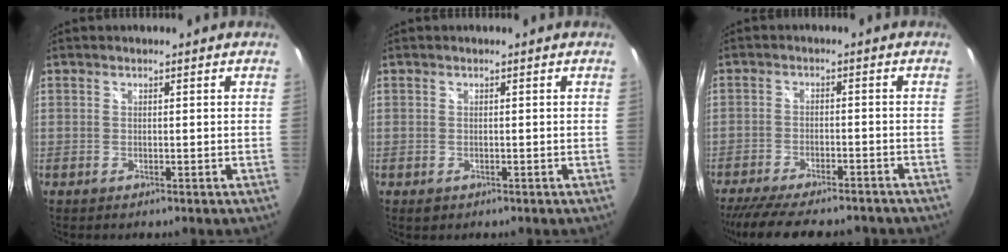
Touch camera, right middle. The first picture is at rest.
{"total": 1.0, "force": [-0.4, 0.8, 0.4], "torque": [-0.007, -0.005, -0.008]}
{"total": 16.4, "force": [-13.9, 4.1, 7.7], "torque": [-0.159, -0.035, -0.206]}